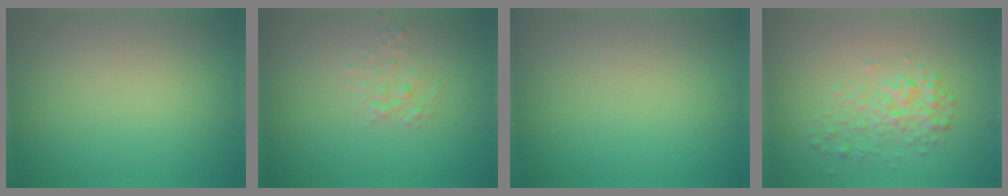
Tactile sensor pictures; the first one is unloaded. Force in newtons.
{"total": 1.3, "press": 1.3, "slide": 0.0}
{"total": 0.0}
{"total": 2.5, "press": 2.5, "slide": 0.1}